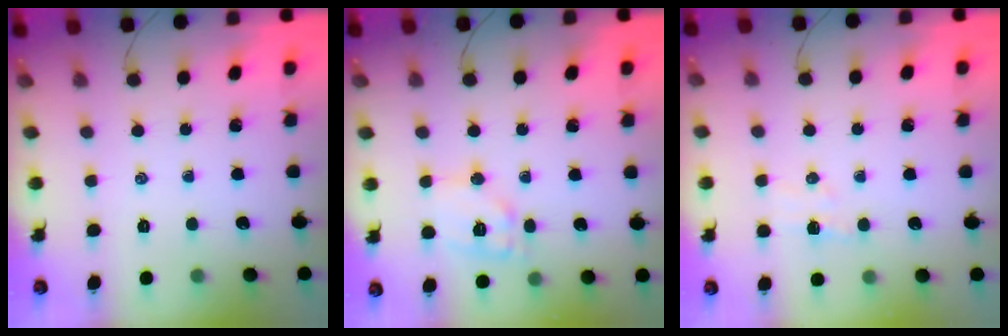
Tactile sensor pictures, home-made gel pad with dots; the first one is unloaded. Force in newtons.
{"total": 11.3, "press": 11.3, "slide": 1.0}
{"total": 4.2, "press": 4.1, "slide": 1.0}